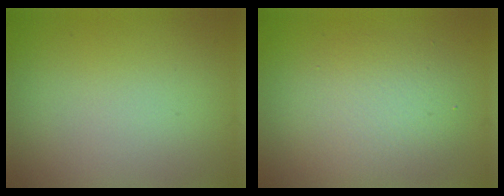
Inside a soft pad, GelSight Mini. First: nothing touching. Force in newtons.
{"total": 4.6, "press": 4.6, "slide": 0.2}